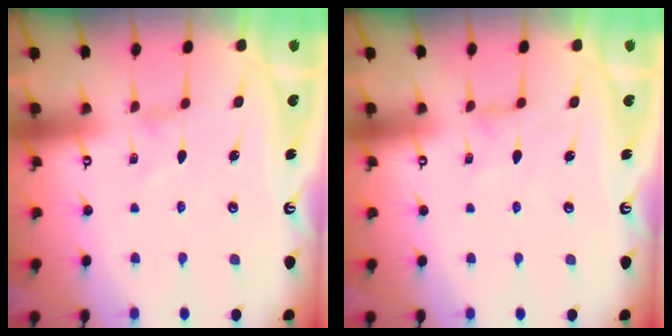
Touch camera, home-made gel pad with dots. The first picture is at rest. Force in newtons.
{"total": 1.6, "press": 1.6, "slide": 0.1}